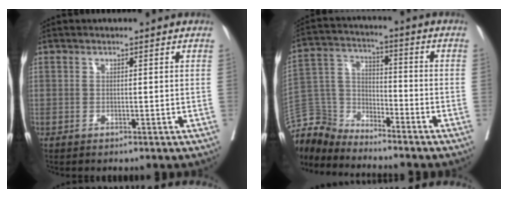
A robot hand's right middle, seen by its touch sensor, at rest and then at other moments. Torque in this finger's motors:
{"motor_torque": [1.00, -1.13, 0.86, 0.10]}